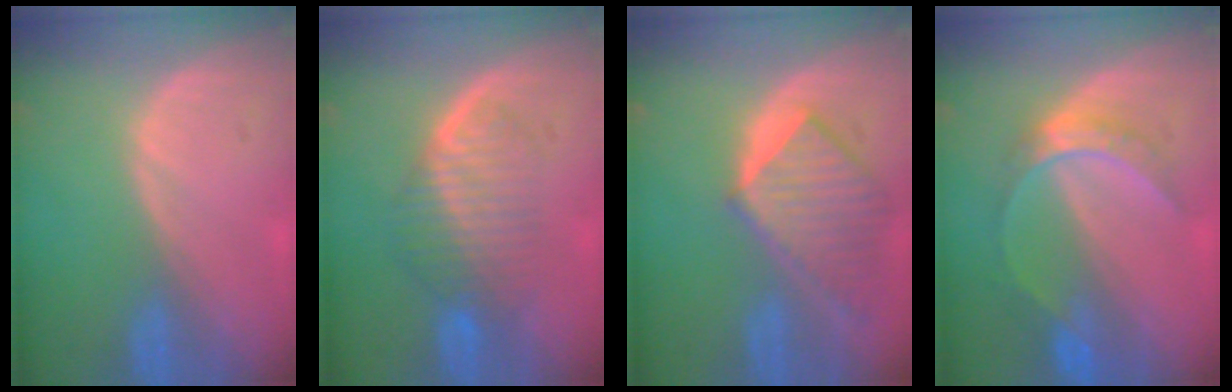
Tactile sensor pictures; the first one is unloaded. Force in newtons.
{"total": 6.7, "press": 6.4, "slide": 1.8}
{"total": 8.5, "press": 7.8, "slide": 3.5}
{"total": 6.5, "press": 5.6, "slide": 3.4}